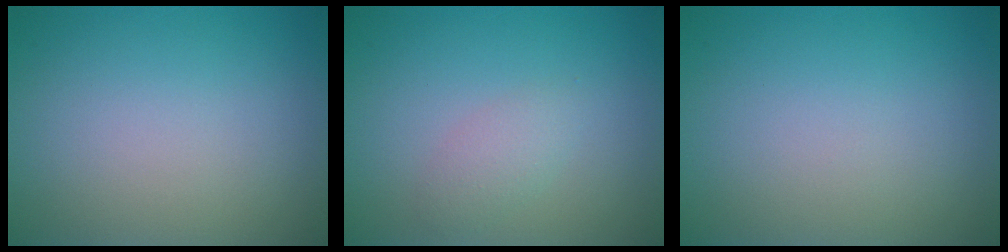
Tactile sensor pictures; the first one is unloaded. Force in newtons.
{"total": 1.6, "press": 1.6, "slide": 0.0}
{"total": 0.0}